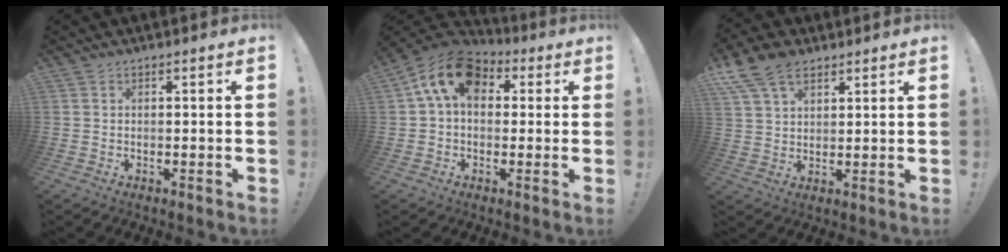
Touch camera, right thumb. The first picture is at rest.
{"total": 13.9, "force": [4.4, 9.0, 9.6], "torque": [-0.170, 0.004, 0.083]}
{"total": 10.6, "force": [6.6, 6.3, 5.4], "torque": [-0.098, -0.019, 0.130]}